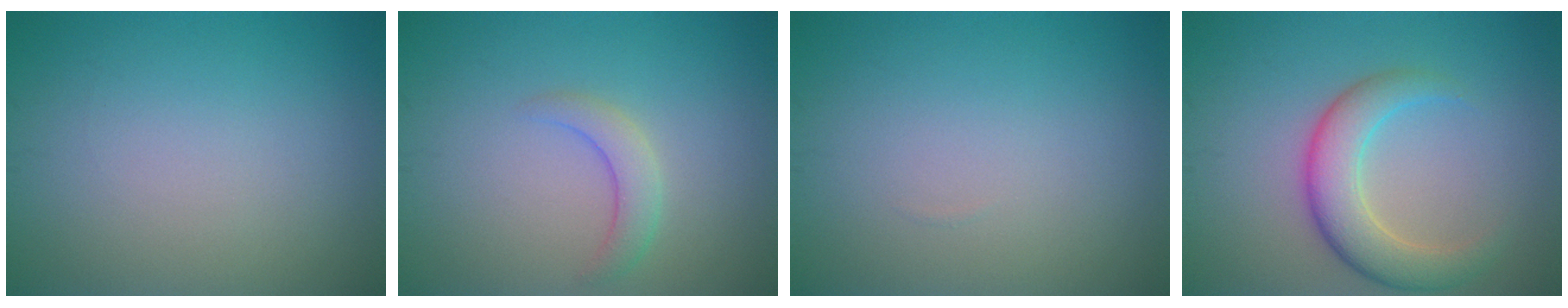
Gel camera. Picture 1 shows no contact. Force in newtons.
{"total": 2.1, "press": 2.1, "slide": 0.3}
{"total": 0.0}
{"total": 4.8, "press": 4.8, "slide": 0.1}